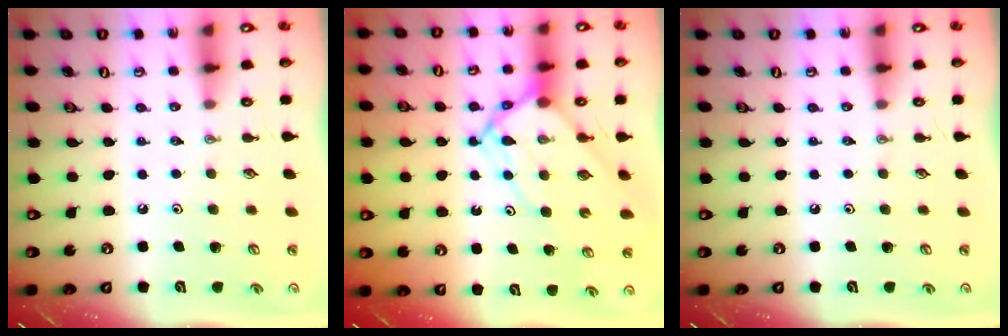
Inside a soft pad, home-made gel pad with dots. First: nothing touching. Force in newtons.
{"total": 10.0, "press": 10.0, "slide": 0.9}
{"total": 0.0}